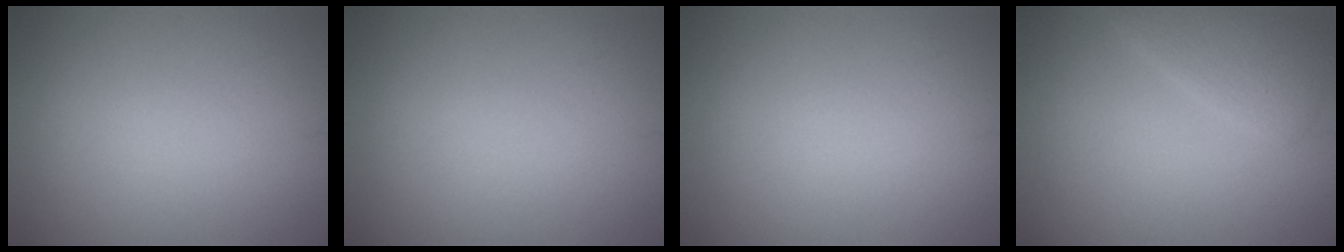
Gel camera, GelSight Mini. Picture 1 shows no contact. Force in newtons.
{"total": 0.0}
{"total": 0.0}
{"total": 2.6, "press": 2.6, "slide": 0.1}